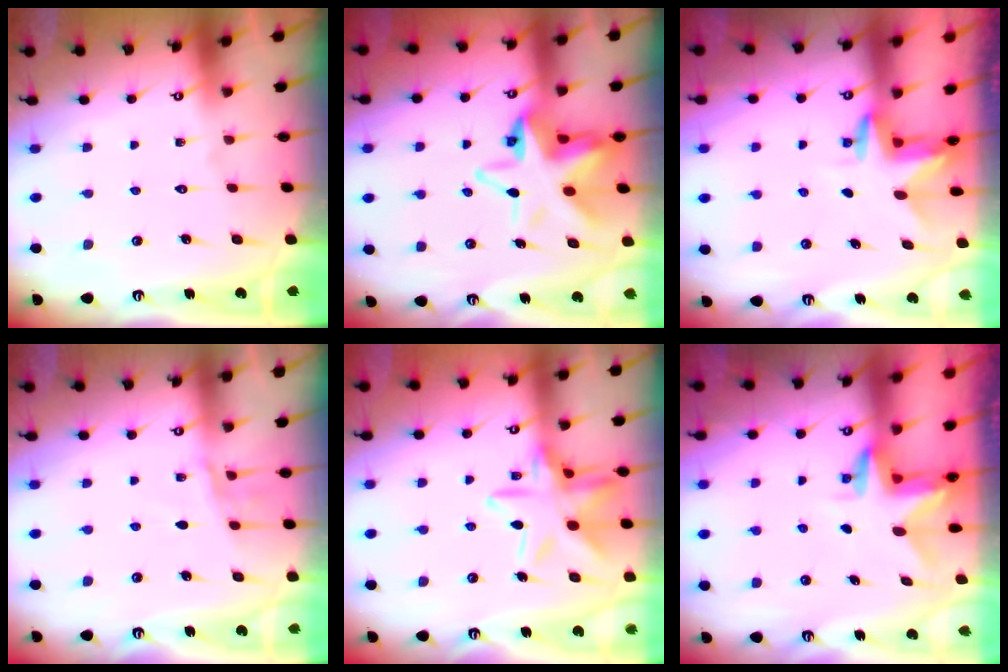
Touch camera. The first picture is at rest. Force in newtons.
{"total": 12.5, "press": 12.3, "slide": 2.0}
{"total": 2.7, "press": 2.7, "slide": 0.1}
{"total": 5.9, "press": 5.9, "slide": 0.2}
{"total": 14.6, "press": 14.6, "slide": 1.0}
{"total": 2.9, "press": 2.9, "slide": 0.3}